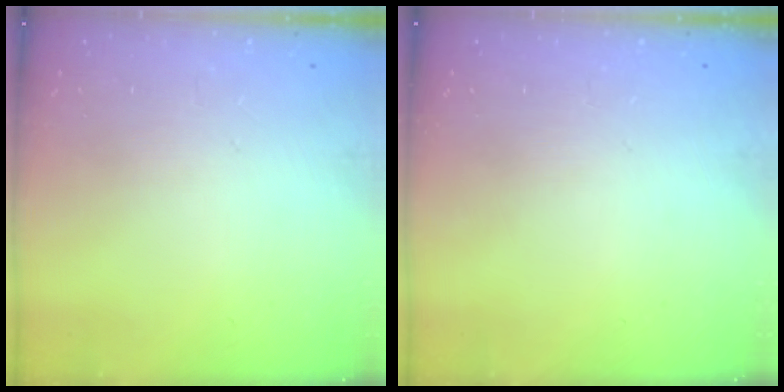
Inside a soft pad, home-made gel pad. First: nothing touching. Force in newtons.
{"total": 0.0}